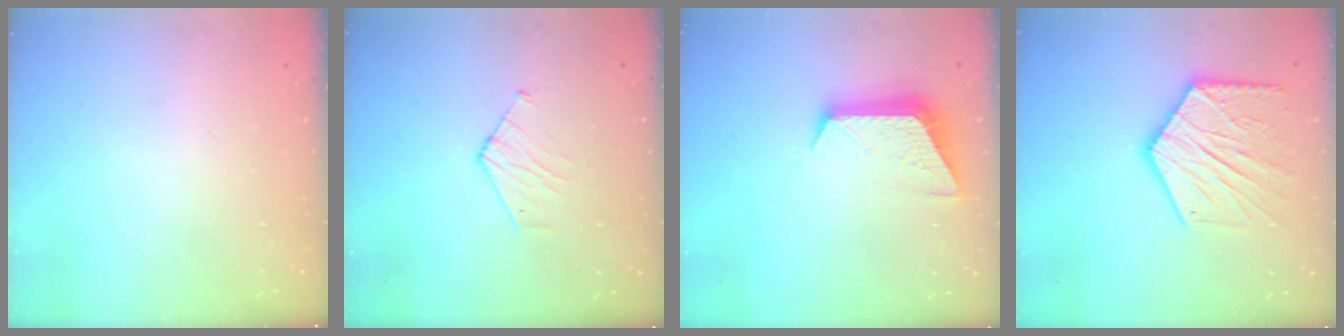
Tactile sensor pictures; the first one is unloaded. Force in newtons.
{"total": 4.0, "press": 4.0, "slide": 0.3}
{"total": 10.0, "press": 10.0, "slide": 0.7}
{"total": 17.7, "press": 17.6, "slide": 1.4}